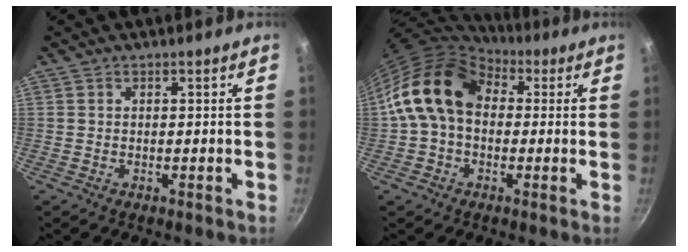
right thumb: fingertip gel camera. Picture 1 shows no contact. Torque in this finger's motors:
{"motor_torque": [0.94, 3.02, 0.77, -0.72, 0.43]}